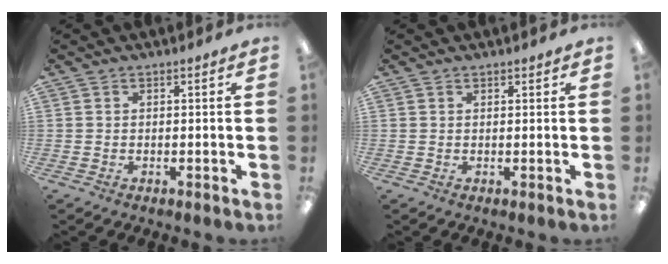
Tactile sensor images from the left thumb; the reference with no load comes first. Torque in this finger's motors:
{"motor_torque": [-0.18, -0.11, -0.43, 0.26, 0.00]}